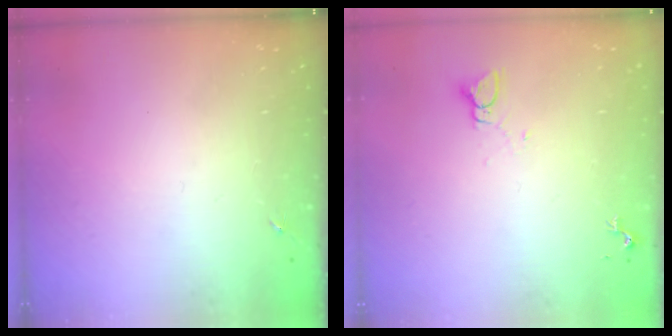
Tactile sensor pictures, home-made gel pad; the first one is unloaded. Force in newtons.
{"total": 2.8, "press": 2.8, "slide": 0.1}